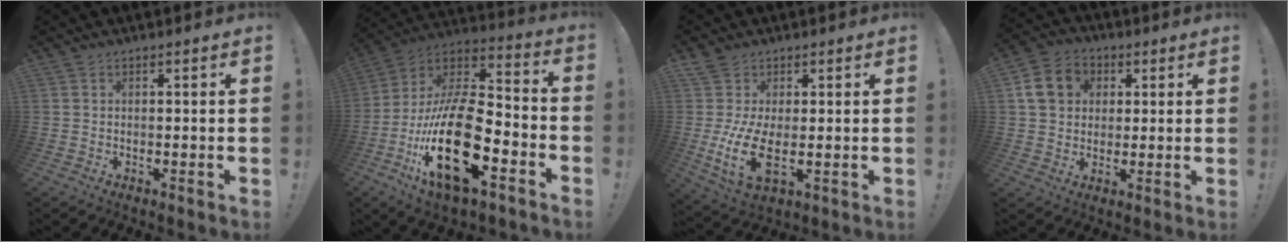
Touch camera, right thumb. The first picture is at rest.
{"total": 26.3, "force": [-8.9, 11.3, 22.0], "torque": [-0.432, 0.041, -0.148]}
{"total": 12.2, "force": [0.4, 6.5, 10.3], "torque": [-0.207, -0.018, 0.011]}
{"total": 12.2, "force": [3.0, 10.4, 5.6], "torque": [-0.078, 0.003, 0.065]}